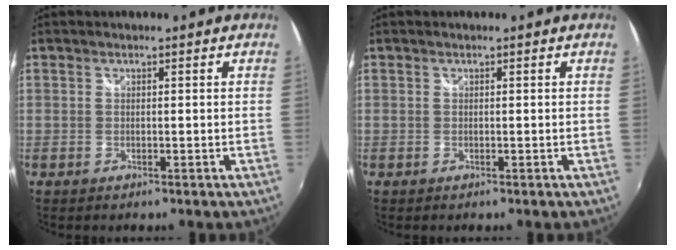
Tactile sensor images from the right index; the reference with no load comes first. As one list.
[{"total": 0.0}]